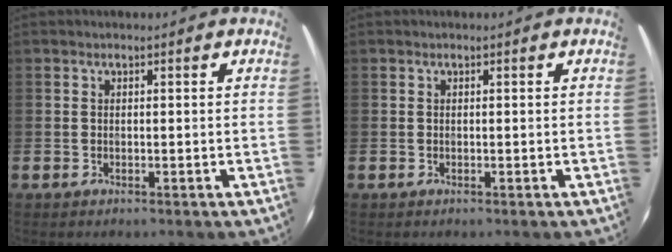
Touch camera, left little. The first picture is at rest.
{"total": 0.0}